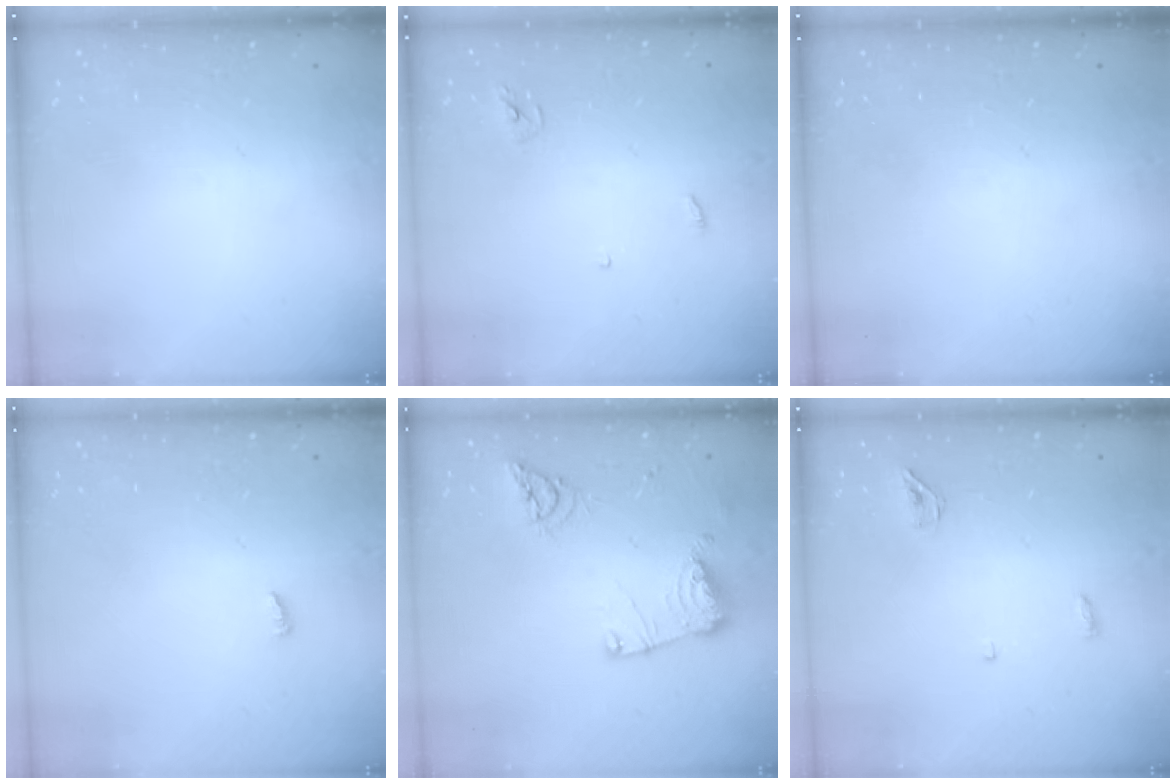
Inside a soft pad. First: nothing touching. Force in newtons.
{"total": 3.3, "press": 3.2, "slide": 0.3}
{"total": 0.0}
{"total": 2.7, "press": 2.7, "slide": 0.2}
{"total": 12.6, "press": 12.5, "slide": 1.5}
{"total": 3.6, "press": 3.5, "slide": 0.9}